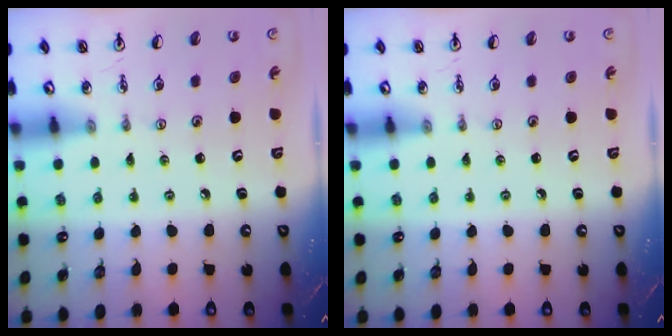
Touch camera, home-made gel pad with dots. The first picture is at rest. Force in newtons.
{"total": 0.0}